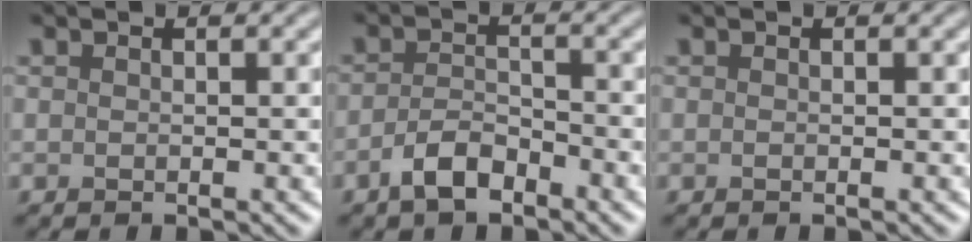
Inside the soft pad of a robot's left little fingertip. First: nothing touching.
{"total": 3.0, "force": [-2.2, 1.2, 1.7], "torque": [-0.032, 0.006, -0.046]}
{"total": 0.0}